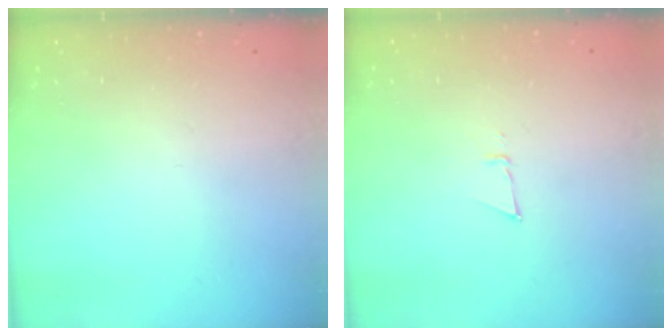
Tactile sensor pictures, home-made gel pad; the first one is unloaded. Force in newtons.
{"total": 3.1, "press": 3.1, "slide": 0.7}